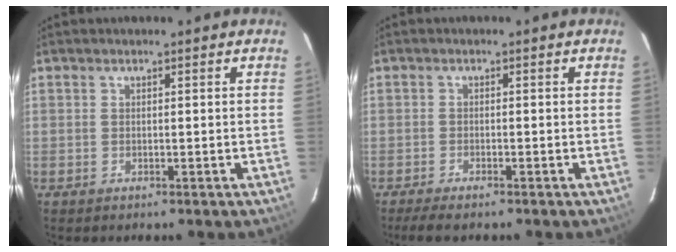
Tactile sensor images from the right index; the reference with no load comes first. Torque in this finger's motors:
{"motor_torque": [0.05, -0.04, 0.09, 0.02]}